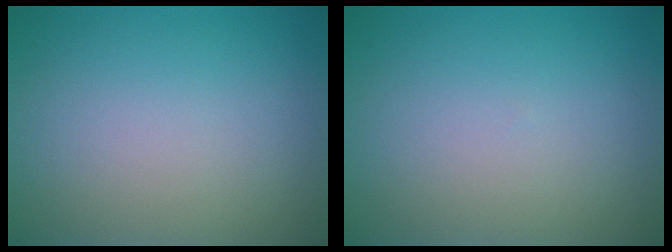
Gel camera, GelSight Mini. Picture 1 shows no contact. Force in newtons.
{"total": 0.0}